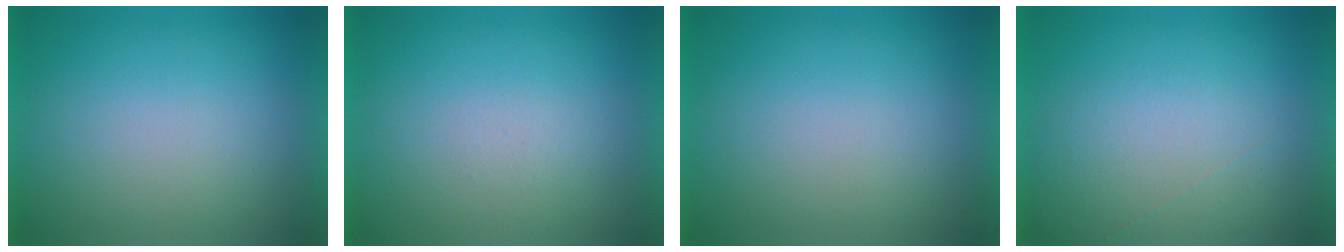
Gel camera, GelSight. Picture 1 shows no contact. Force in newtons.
{"total": 1.4}
{"total": 0.0}
{"total": 1.0}